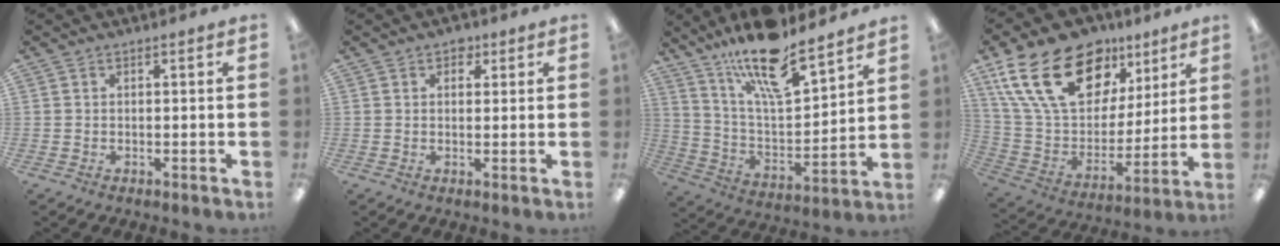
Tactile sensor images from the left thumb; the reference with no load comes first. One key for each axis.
{"total": 2.8, "fx": 1.6, "fy": 1.8, "fz": 1.3, "tx": -0.004, "ty": -0.003, "tz": 0.023}
{"total": 18.4, "fx": 14.2, "fy": 5.1, "fz": 10.5, "tx": -0.189, "ty": -0.085, "tz": 0.242}
{"total": 25.0, "fx": 13.5, "fy": 14.5, "fz": 15.3, "tx": -0.283, "ty": -0.056, "tz": 0.243}